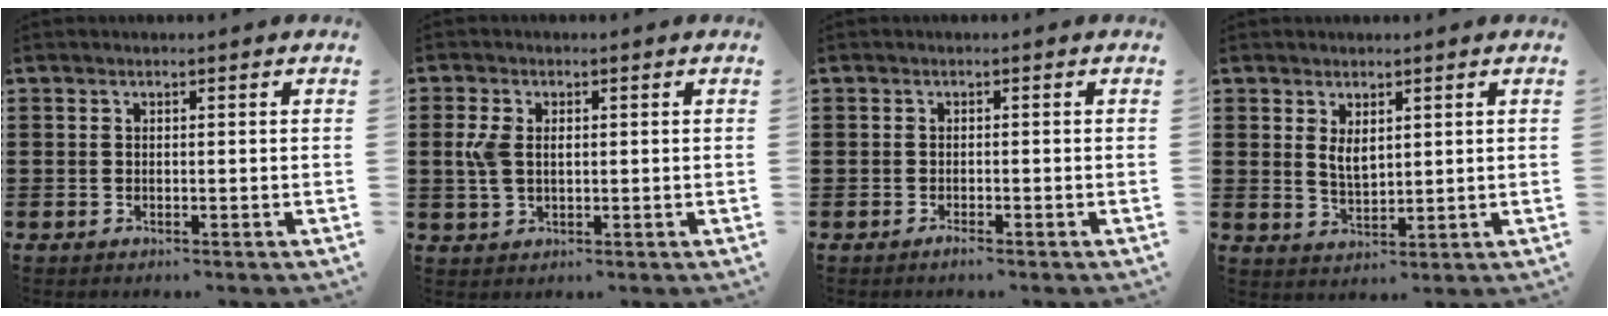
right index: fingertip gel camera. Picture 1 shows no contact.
{"total": 3.7, "force": [0.4, 2.2, 2.9], "torque": [-0.078, 0.005, 0.002]}
{"total": 0.9, "force": [-0.9, 0.1, 0.3], "torque": [-0.009, -0.005, -0.016]}
{"total": 3.0, "force": [1.4, 1.5, 2.3], "torque": [-0.048, 0.003, 0.025]}